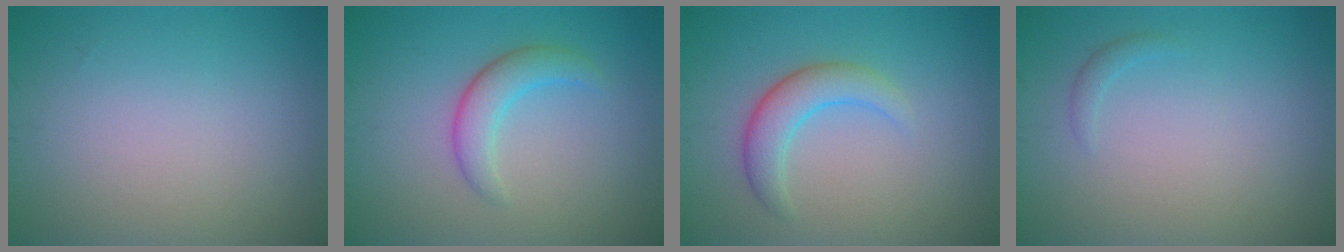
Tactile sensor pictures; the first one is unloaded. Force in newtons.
{"total": 2.9, "press": 2.9, "slide": 0.2}
{"total": 3.3, "press": 3.3, "slide": 0.1}
{"total": 0.7, "press": 0.7, "slide": 0.1}